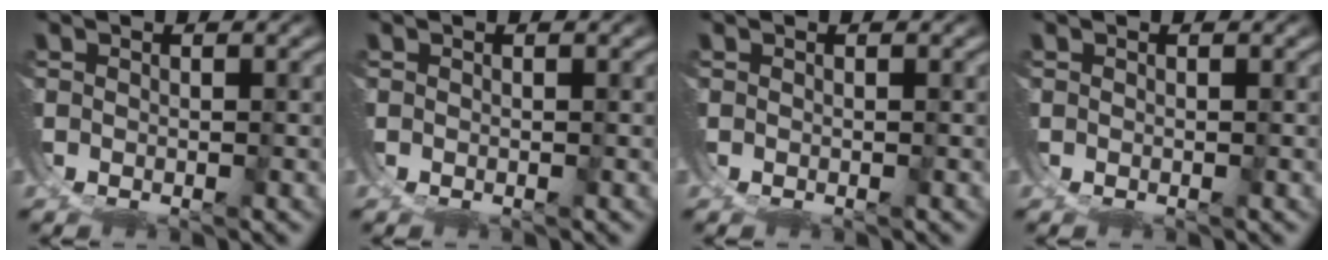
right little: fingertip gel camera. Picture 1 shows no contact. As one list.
[{"total": 0.0}, {"total": 0.0}, {"total": 0.0}]